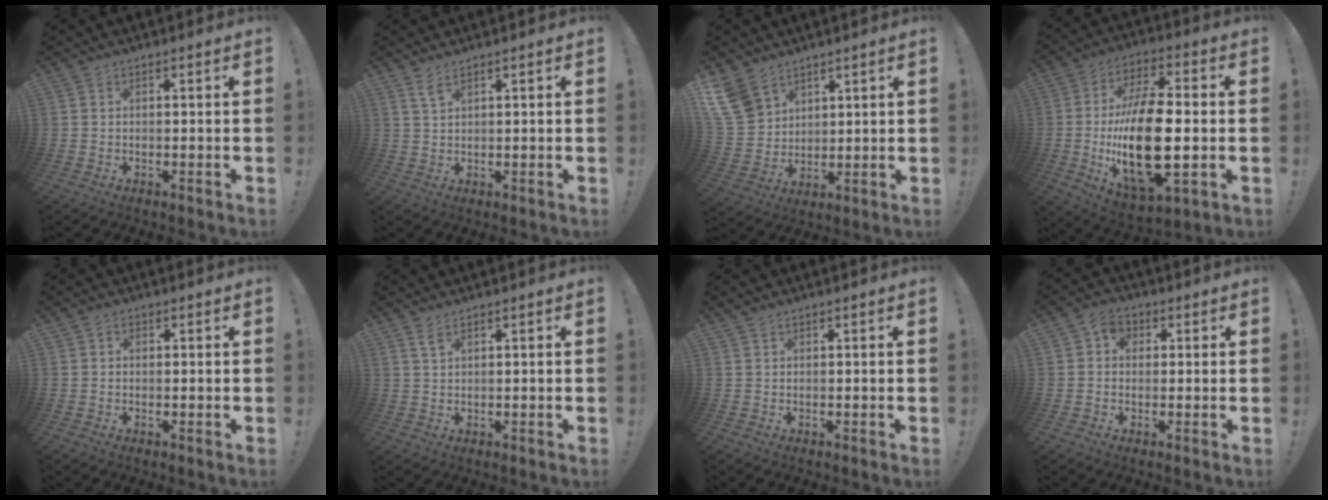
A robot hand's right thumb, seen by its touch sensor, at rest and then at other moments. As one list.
[{"total": 3.8, "force": [2.7, 0.9, 2.6], "torque": [-0.051, -0.009, 0.047]}, {"total": 11.1, "force": [7.5, 7.3, 3.8], "torque": [-0.073, -0.046, 0.153]}, {"total": 25.8, "force": [-2.1, 12.7, 22.4], "torque": [-0.440, -0.008, -0.032]}, {"total": 0.7, "force": [0.2, 0.6, -0.2], "torque": [0.003, 0.003, 0.004]}, {"total": 2.6, "force": [1.7, 0.9, 1.8], "torque": [-0.034, -0.003, 0.029]}, {"total": 0.6, "force": [0.4, 0.2, 0.3], "torque": [-0.006, -0.001, 0.009]}, {"total": 4.4, "force": [0.6, 3.8, 2.1], "torque": [-0.033, 0.008, 0.014]}]